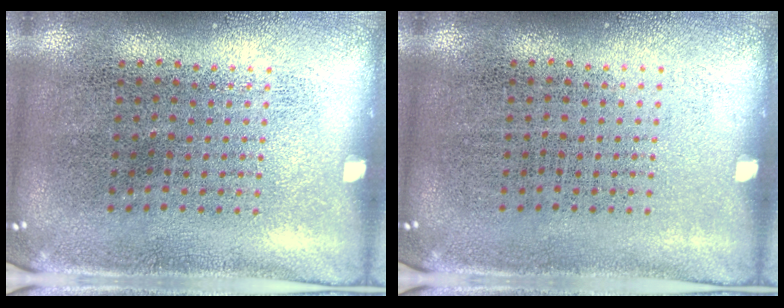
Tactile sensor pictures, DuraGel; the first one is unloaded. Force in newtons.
{"total": 0.0}